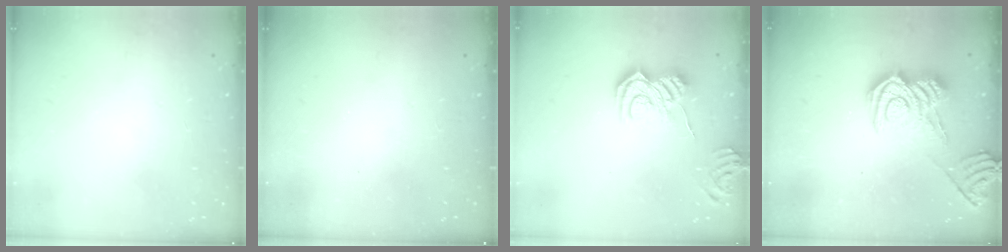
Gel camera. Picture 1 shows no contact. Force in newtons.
{"total": 2.4, "press": 2.2, "slide": 0.8}
{"total": 10.1, "press": 10.1, "slide": 0.9}
{"total": 12.7, "press": 12.6, "slide": 0.7}